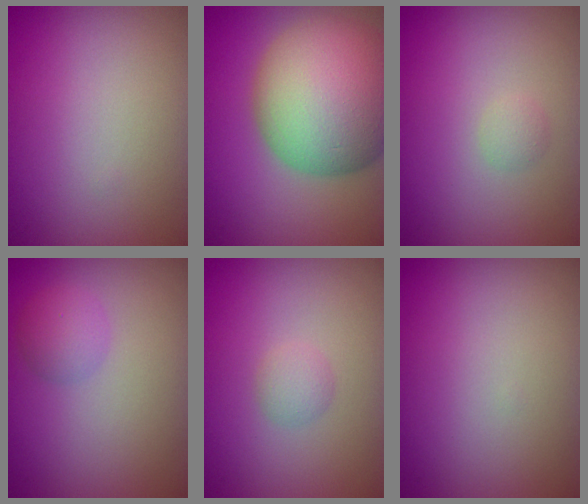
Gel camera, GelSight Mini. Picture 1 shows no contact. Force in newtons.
{"total": 15.3, "press": 15.3, "slide": 0.9}
{"total": 0.9, "press": 0.9, "slide": 0.0}
{"total": 2.0, "press": 2.0, "slide": 0.1}
{"total": 1.3, "press": 1.3, "slide": 0.1}
{"total": 0.0}